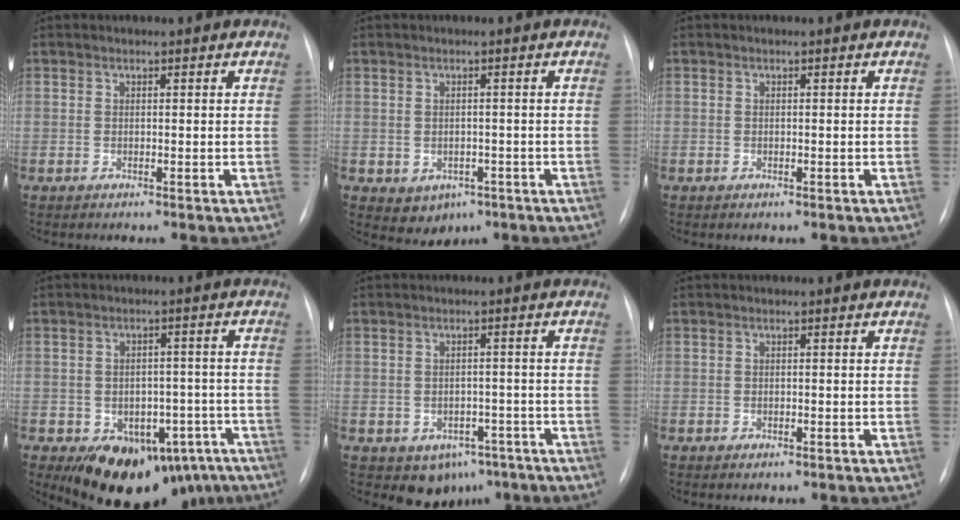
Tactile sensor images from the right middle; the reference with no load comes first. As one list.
[{"total": 4.3, "force": [-1.7, 3.5, 1.8], "torque": [-0.021, 0.003, -0.008]}, {"total": 0.0}, {"total": 15.1, "force": [-9.6, 8.8, 7.6], "torque": [-0.082, 0.024, -0.121]}, {"total": 6.2, "force": [-3.5, 4.6, 2.4], "torque": [-0.021, 0.013, -0.036]}, {"total": 0.7, "force": [-0.4, 0.4, 0.5], "torque": [-0.008, -0.001, -0.002]}]